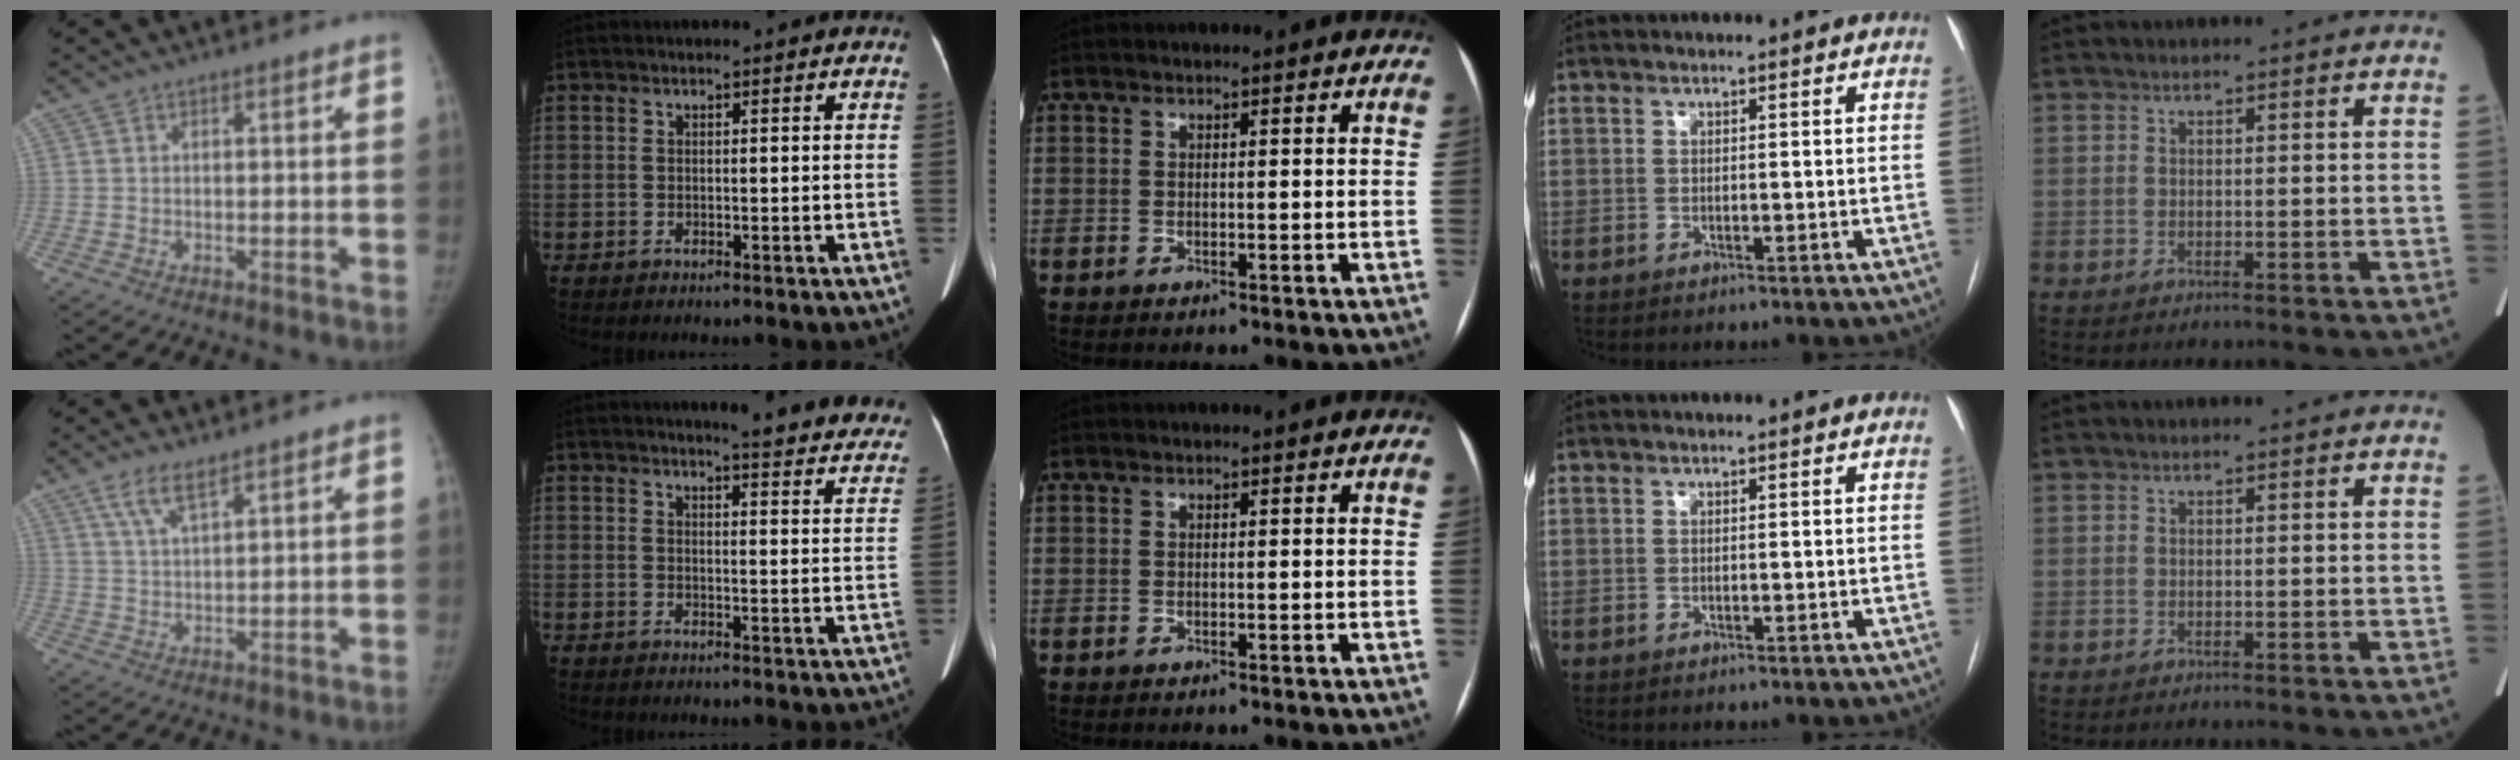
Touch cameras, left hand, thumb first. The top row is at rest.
{"thumb": {"total": 5.0, "force": [3.5, 1.3, 3.4], "torque": [-0.070, -0.012, 0.074]}, "index": {"total": 14.9, "force": [14.1, 1.9, 4.5], "torque": [-0.027, -0.057, 0.134]}}